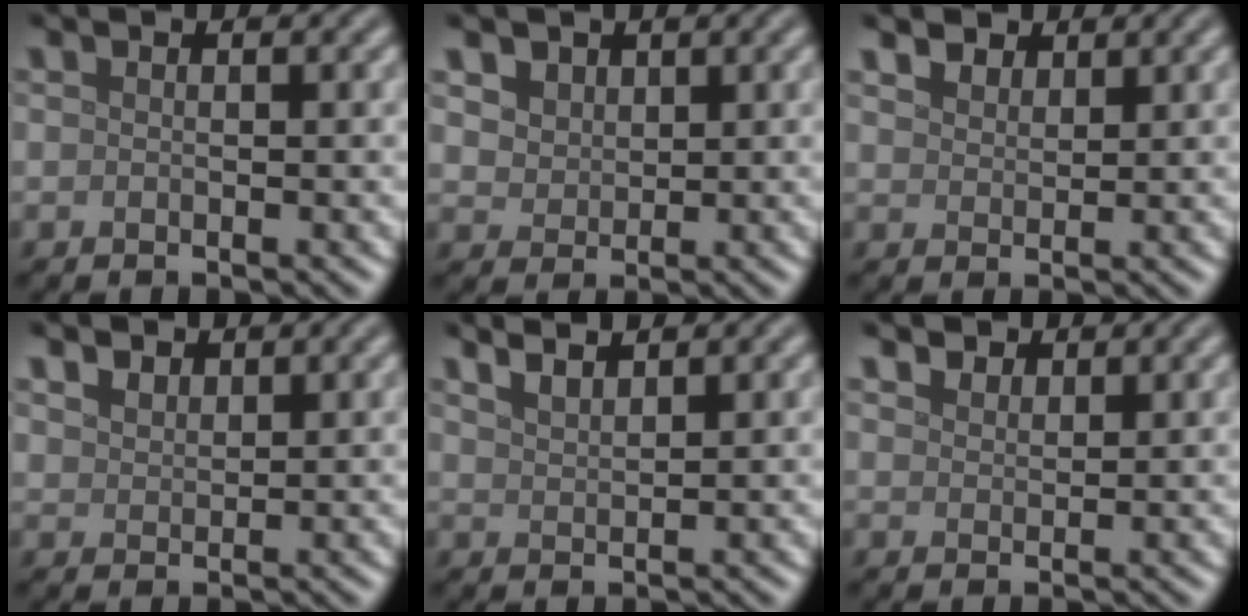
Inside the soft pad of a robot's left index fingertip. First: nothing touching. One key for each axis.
{"total": 3.2, "fx": 2.0, "fy": 2.2, "fz": 1.2, "tx": -0.048, "ty": -0.002, "tz": 0.048}
{"total": 2.6, "fx": 2.1, "fy": 1.3, "fz": 0.8, "tx": -0.025, "ty": -0.001, "tz": 0.039}
{"total": 1.9, "fx": 1.5, "fy": 1.1, "fz": 0.5, "tx": -0.017, "ty": -0.002, "tz": 0.033}
{"total": 2.7, "fx": 2.4, "fy": 0.8, "fz": 1.1, "tx": -0.006, "ty": 0.013, "tz": 0.024}
{"total": 2.0, "fx": 1.7, "fy": 0.9, "fz": 0.4, "tx": -0.014, "ty": -0.004, "tz": 0.036}